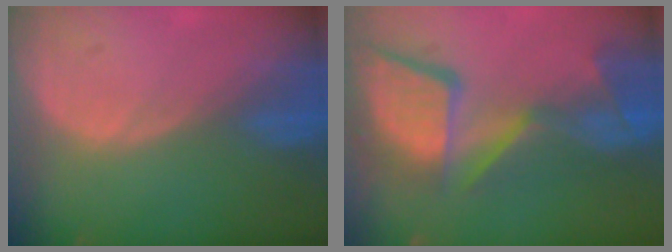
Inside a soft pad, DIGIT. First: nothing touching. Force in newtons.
{"total": 13.6, "press": 11.1, "slide": 7.8}